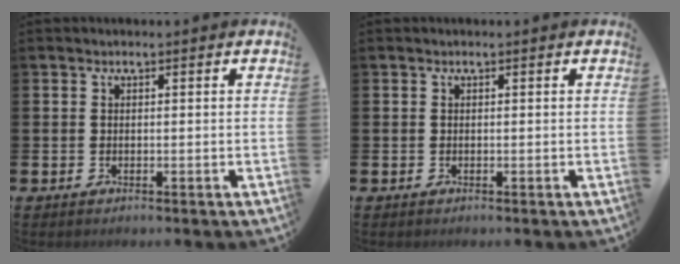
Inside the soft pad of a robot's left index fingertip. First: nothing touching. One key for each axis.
{"total": 0.0}